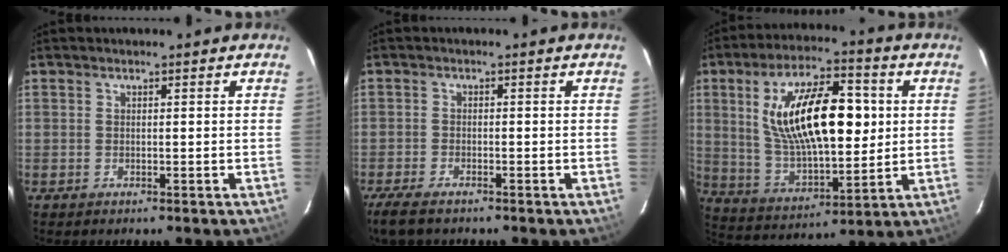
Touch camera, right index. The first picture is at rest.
{"total": 5.8, "force": [-4.6, 1.8, 3.1], "torque": [-0.084, -0.021, -0.089]}
{"total": 21.0, "force": [4.0, 9.0, 18.6], "torque": [-0.332, 0.016, 0.083]}